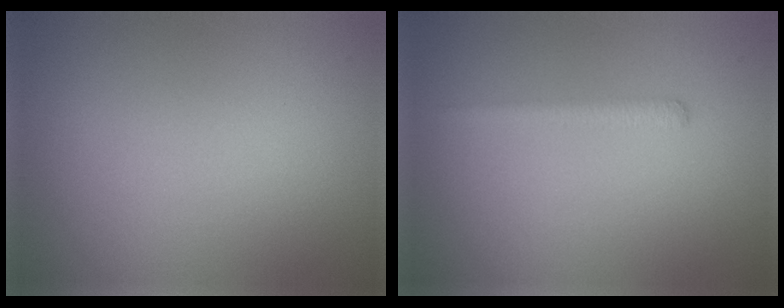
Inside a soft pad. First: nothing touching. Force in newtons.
{"total": 1.3, "press": 1.3, "slide": 0.0}